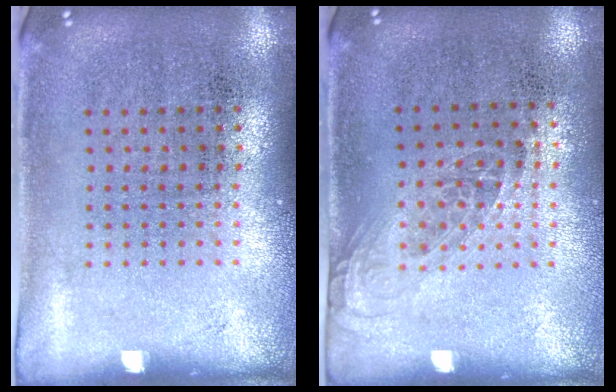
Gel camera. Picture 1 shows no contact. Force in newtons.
{"total": 1.0, "press": 0.9, "slide": 0.6}